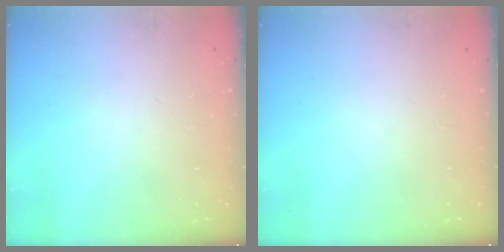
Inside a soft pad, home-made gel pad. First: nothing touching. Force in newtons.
{"total": 0.0}